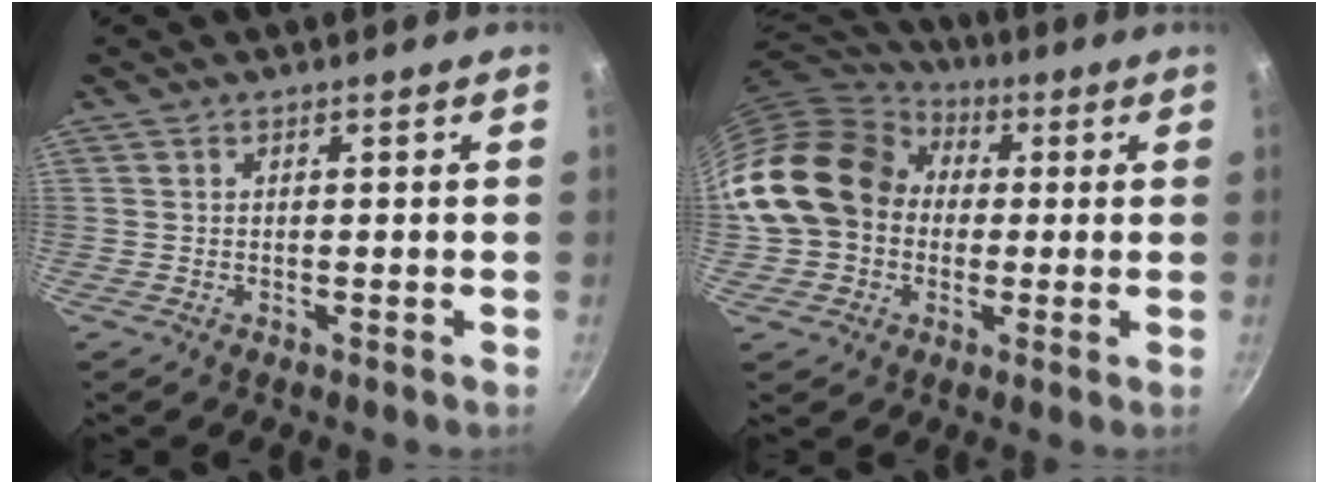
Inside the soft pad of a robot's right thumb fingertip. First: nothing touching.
{"total": 19.4, "force": [1.2, 16.1, 10.7], "torque": [-0.188, 0.051, 0.015]}